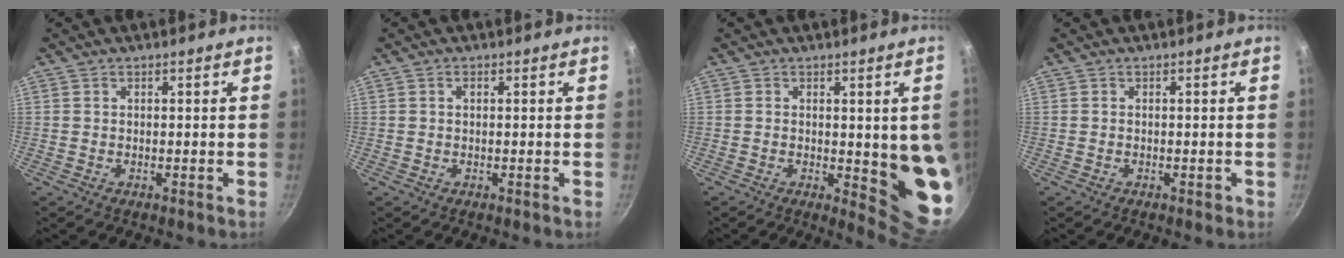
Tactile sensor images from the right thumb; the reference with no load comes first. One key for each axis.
{"total": 0.9, "fx": 0.3, "fy": 0.4, "fz": 0.7, "tx": -0.013, "ty": 0.002, "tz": 0.003}
{"total": 9.5, "fx": -0.2, "fy": 3.1, "fz": 9.0, "tx": -0.084, "ty": -0.023, "tz": 0.000}
{"total": 0.7, "fx": -0.3, "fy": 0.4, "fz": 0.5, "tx": -0.005, "ty": 0.004, "tz": -0.004}